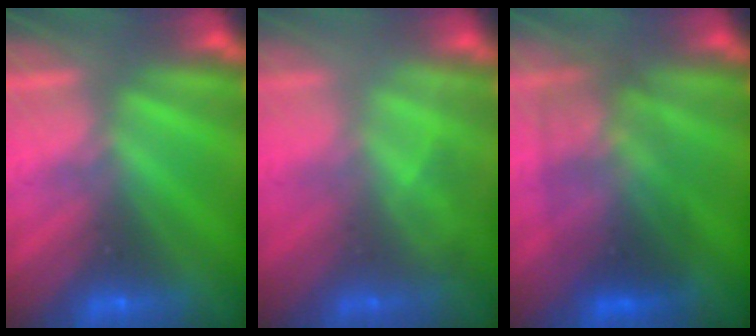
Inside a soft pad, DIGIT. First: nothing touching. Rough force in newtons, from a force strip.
{"total": 2.4}
{"total": 2.9}